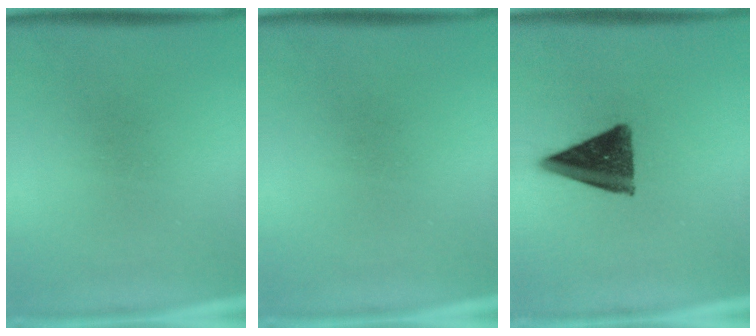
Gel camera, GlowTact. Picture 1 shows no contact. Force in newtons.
{"total": 0.0}
{"total": 12.2}